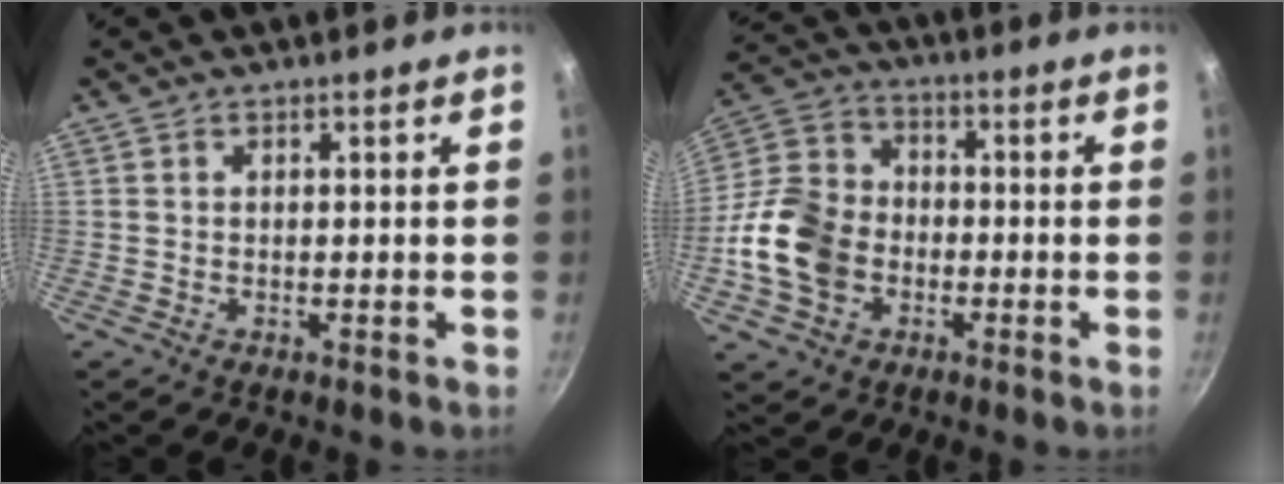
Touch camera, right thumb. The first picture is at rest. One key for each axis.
{"total": 14.6, "fx": -3.5, "fy": 11.2, "fz": 8.6, "tx": -0.151, "ty": 0.028, "tz": -0.080}